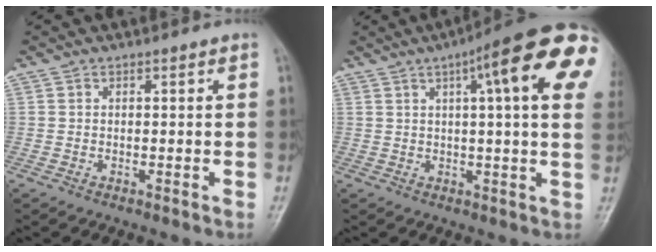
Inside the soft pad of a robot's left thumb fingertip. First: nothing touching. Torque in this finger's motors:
{"motor_torque": [1.48, 1.06, 2.02, -0.75, 0.42]}